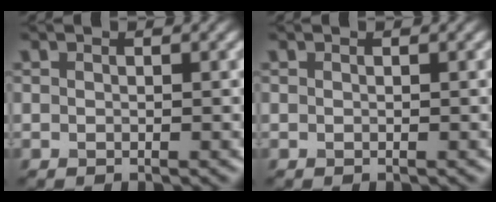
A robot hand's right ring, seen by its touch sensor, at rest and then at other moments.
{"total": 0.0}